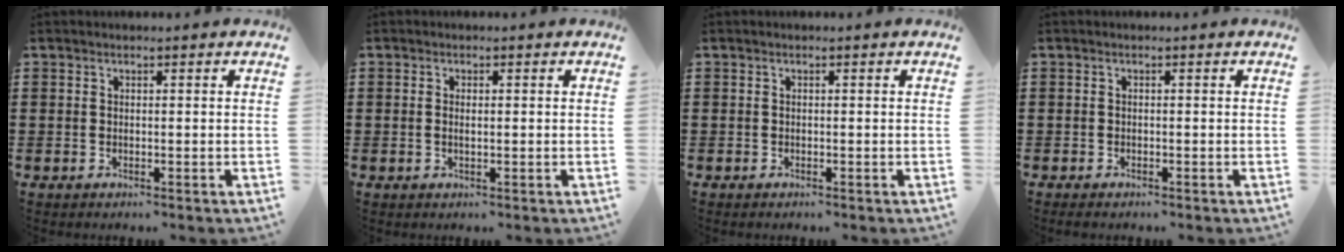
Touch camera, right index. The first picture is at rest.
{"total": 1.2, "force": [0.0, 0.3, 1.2], "torque": [-0.023, -0.001, 0.000]}
{"total": 0.0}
{"total": 0.6, "force": [-0.5, 0.2, 0.1], "torque": [-0.003, -0.003, -0.011]}